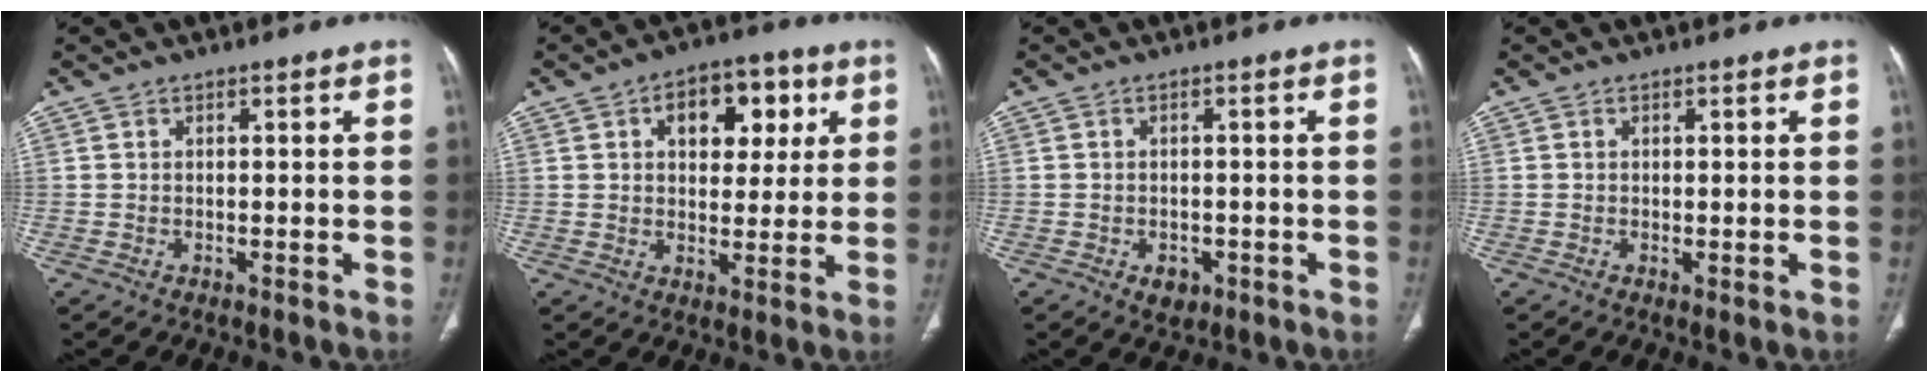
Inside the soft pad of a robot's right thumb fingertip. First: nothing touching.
{"total": 11.4, "force": [4.0, 7.1, 7.9], "torque": [-0.066, 0.002, 0.055]}
{"total": 2.9, "force": [-1.2, 2.1, 1.6], "torque": [-0.012, 0.003, -0.009]}
{"total": 0.6, "force": [0.0, 0.2, 0.6], "torque": [-0.015, -0.005, 0.001]}